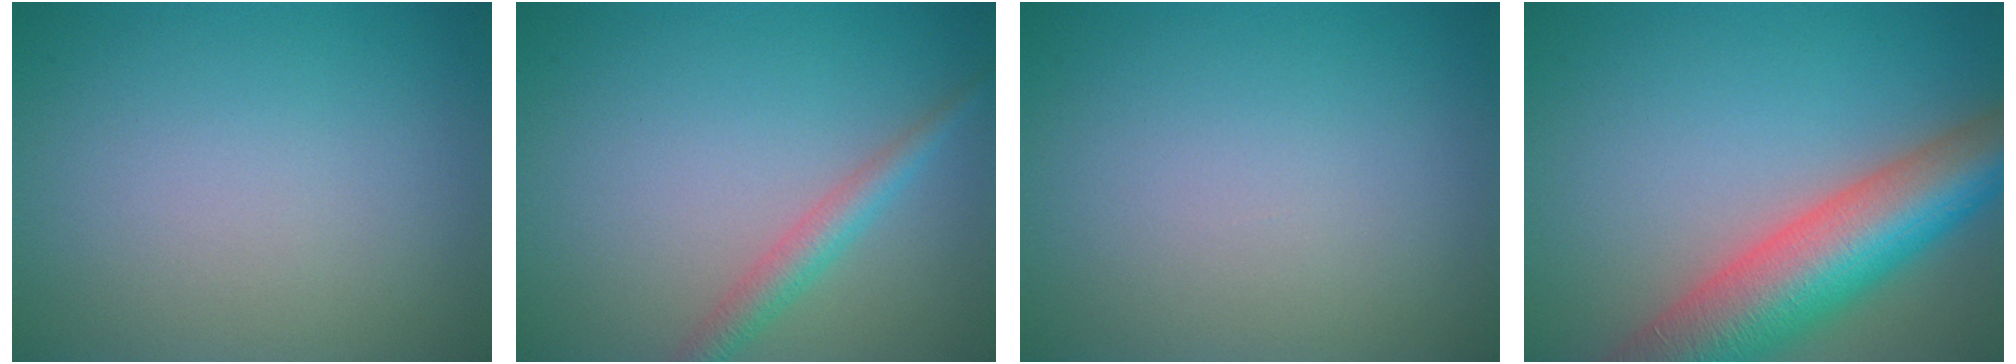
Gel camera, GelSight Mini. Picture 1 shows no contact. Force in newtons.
{"total": 2.3, "press": 2.3, "slide": 0.1}
{"total": 0.0}
{"total": 11.3, "press": 11.3, "slide": 0.6}